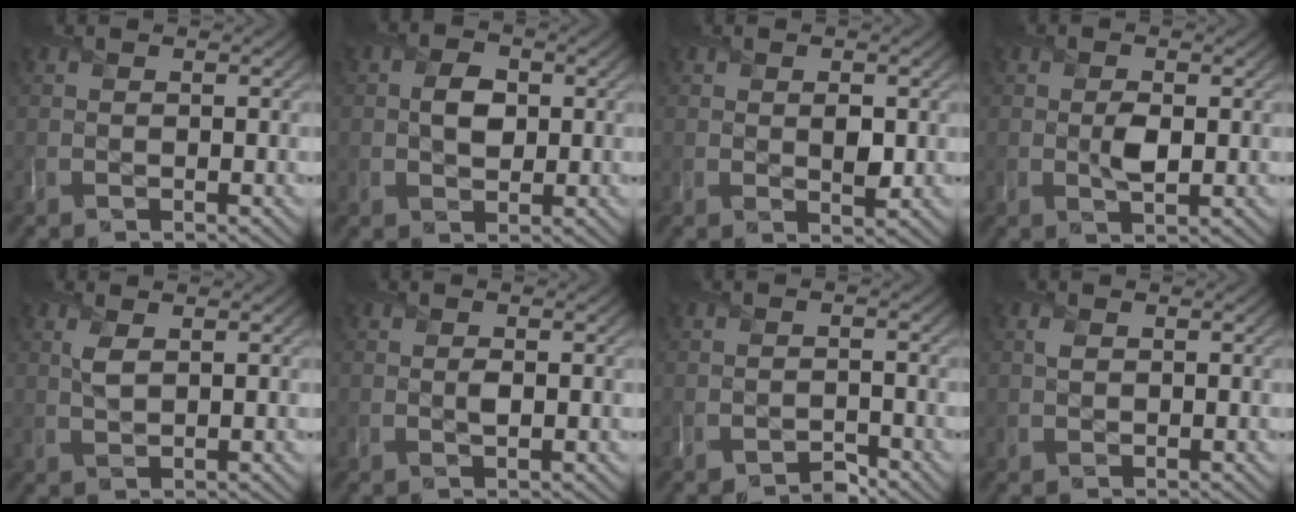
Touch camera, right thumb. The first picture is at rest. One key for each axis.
{"total": 3.2, "fx": 0.3, "fy": 2.3, "fz": 2.2, "tx": -0.049, "ty": 0.000, "tz": 0.001}
{"total": 1.9, "fx": 0.4, "fy": 1.2, "fz": 1.4, "tx": -0.025, "ty": -0.007, "tz": 0.008}
{"total": 2.2, "fx": 0.0, "fy": 1.2, "fz": 1.9, "tx": -0.040, "ty": -0.004, "tz": 0.001}
{"total": 2.0, "fx": 0.9, "fy": 0.7, "fz": 1.6, "tx": -0.043, "ty": 0.002, "tz": 0.019}
{"total": 0.8, "fx": 0.1, "fy": 0.4, "fz": 0.7, "tx": -0.015, "ty": -0.002, "tz": 0.001}
{"total": 2.1, "fx": -1.9, "fy": 0.8, "fz": 0.5, "tx": -0.005, "ty": 0.002, "tz": -0.038}
{"total": 0.8, "fx": 0.4, "fy": 0.5, "fz": 0.5, "tx": -0.015, "ty": 0.003, "tz": 0.006}